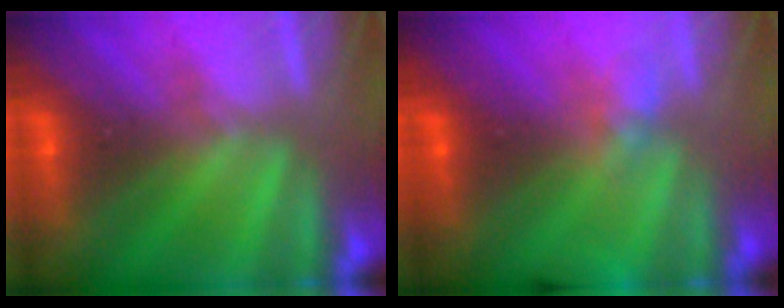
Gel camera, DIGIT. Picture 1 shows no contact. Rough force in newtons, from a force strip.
{"total": 3.3}